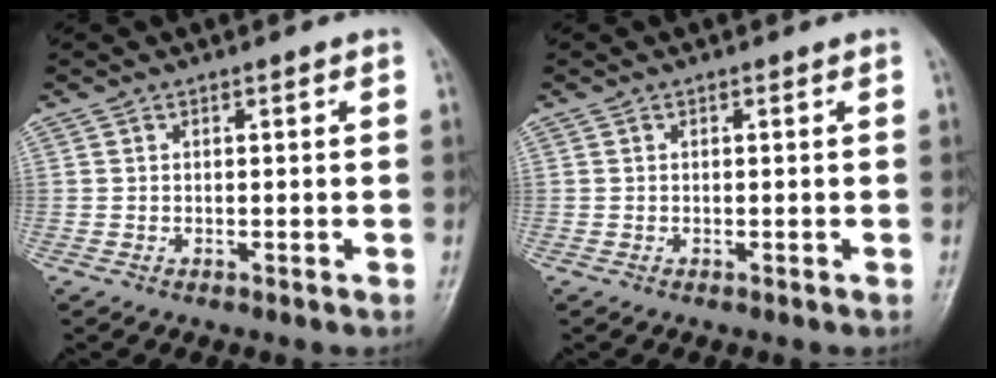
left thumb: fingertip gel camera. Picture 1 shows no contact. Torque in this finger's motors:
{"motor_torque": [0.94, -0.05, 0.16, 0.22, 0.00]}